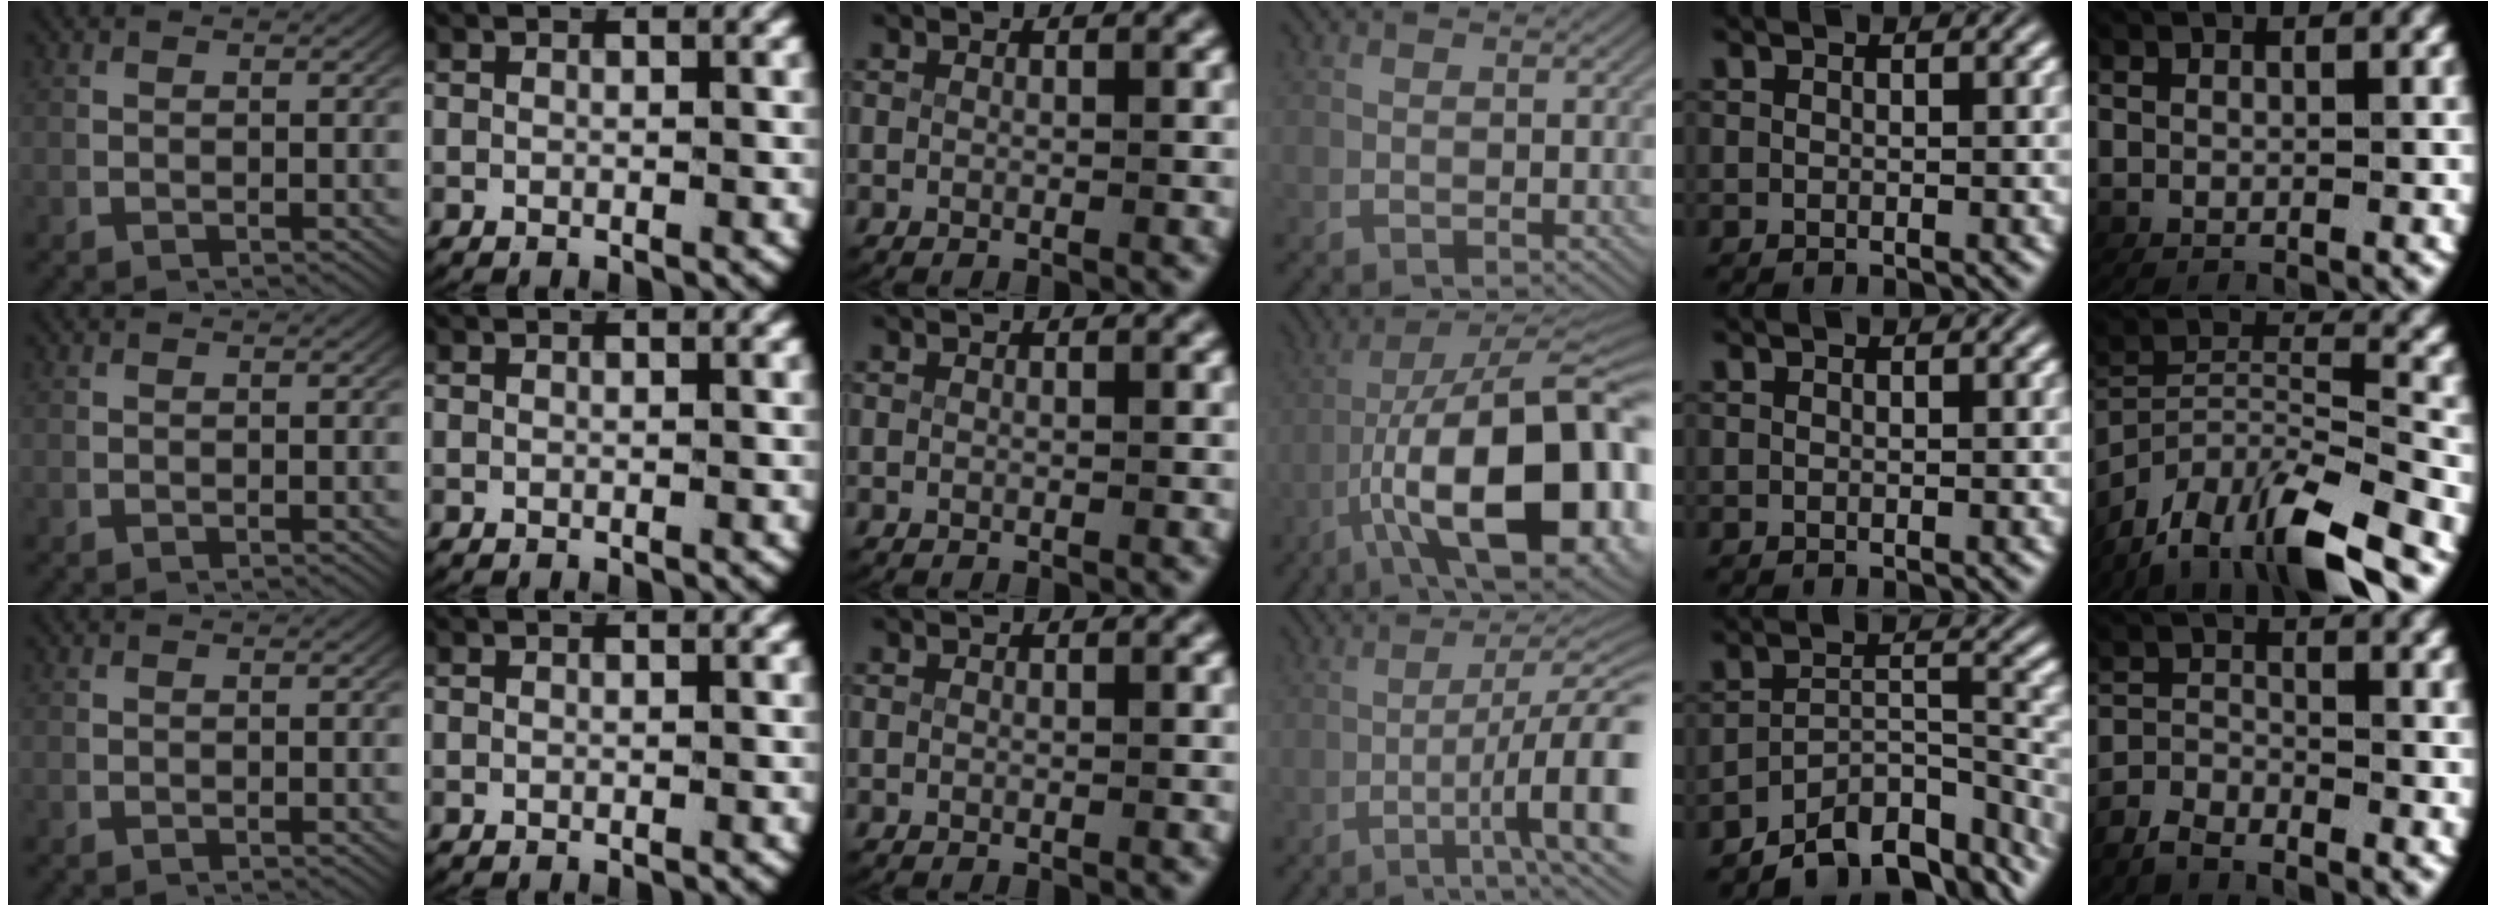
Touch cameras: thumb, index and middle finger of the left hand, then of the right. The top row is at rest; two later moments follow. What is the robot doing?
{"motion": "lift_and_place", "object": "router"}